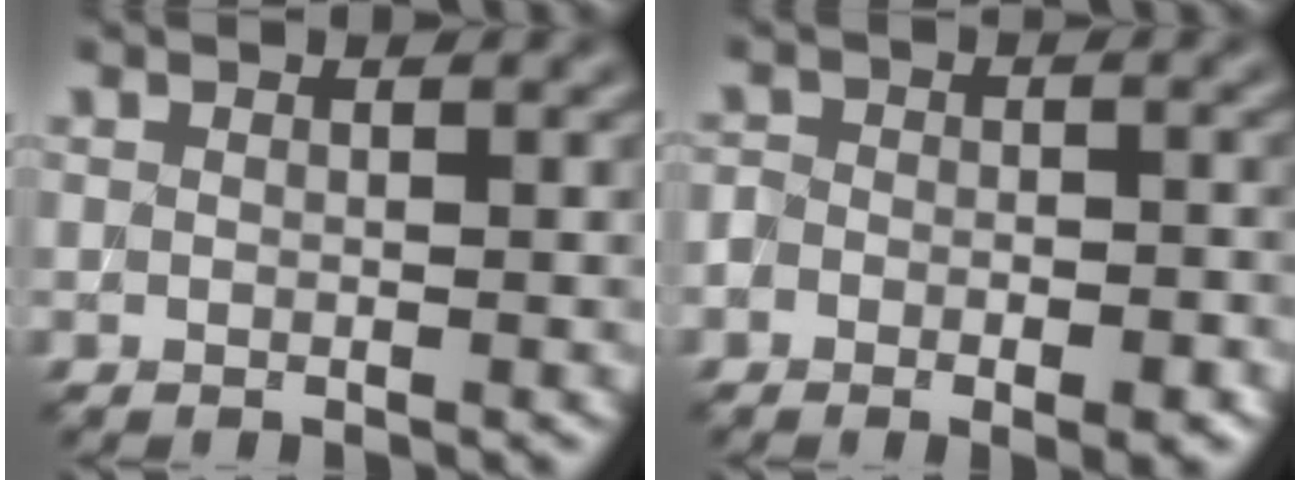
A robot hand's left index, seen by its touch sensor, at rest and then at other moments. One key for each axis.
{"total": 4.6, "fx": -2.5, "fy": 2.6, "fz": 2.8, "tx": -0.026, "ty": 0.006, "tz": -0.034}